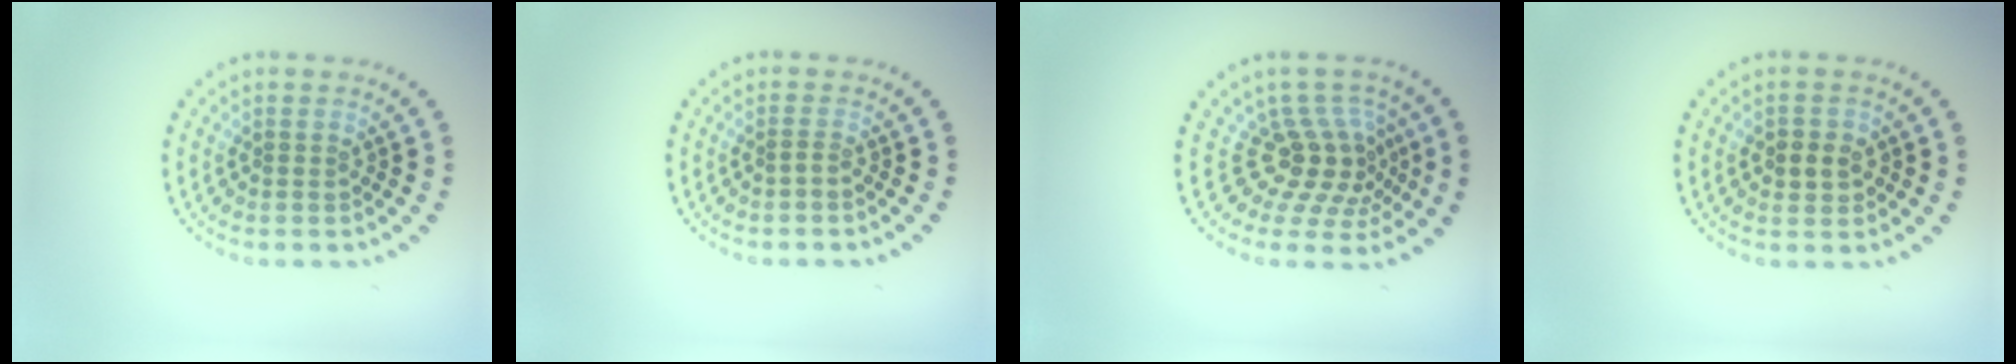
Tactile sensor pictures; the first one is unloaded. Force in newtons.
{"total": 0.5, "press": 0.3, "slide": 0.4}
{"total": 4.2, "press": 2.9, "slide": 3.0}
{"total": 2.1, "press": 2.1, "slide": 0.5}